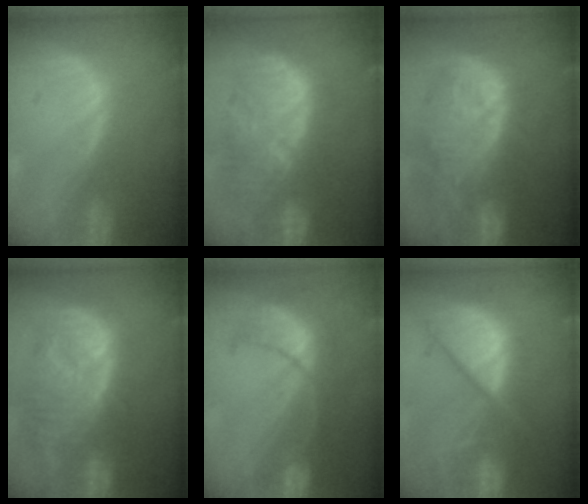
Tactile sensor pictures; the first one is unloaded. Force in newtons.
{"total": 11.3, "press": 10.9, "slide": 3.1}
{"total": 12.1, "press": 11.0, "slide": 5.1}
{"total": 12.5, "press": 10.8, "slide": 6.3}
{"total": 8.1, "press": 8.0, "slide": 1.5}
{"total": 12.4, "press": 10.1, "slide": 7.1}